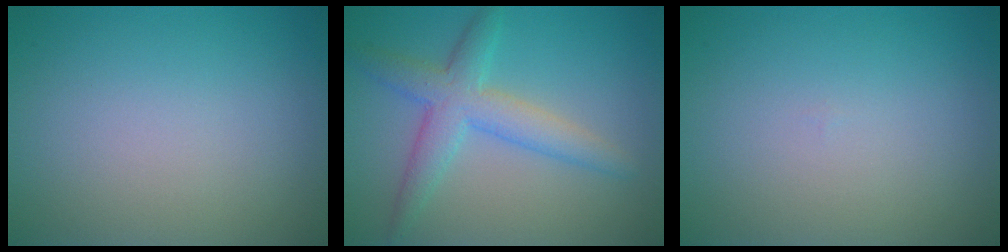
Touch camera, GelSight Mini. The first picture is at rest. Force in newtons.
{"total": 4.4, "press": 4.4, "slide": 0.1}
{"total": 0.0}